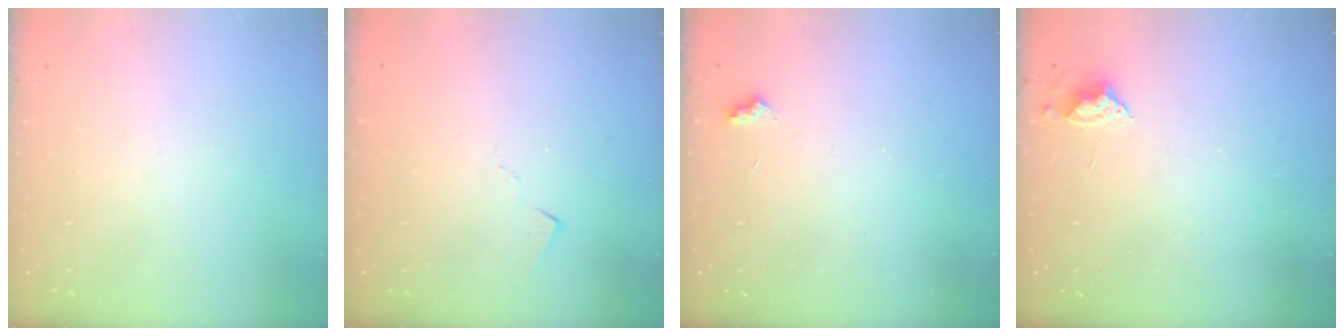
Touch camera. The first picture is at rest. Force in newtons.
{"total": 3.4, "press": 3.3, "slide": 0.4}
{"total": 3.0, "press": 2.9, "slide": 0.5}
{"total": 4.9, "press": 4.9, "slide": 0.5}